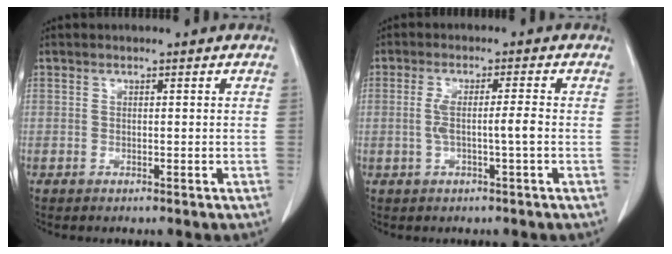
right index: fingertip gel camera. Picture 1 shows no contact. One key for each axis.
{"total": 3.9, "fx": -0.8, "fy": -0.2, "fz": 3.9, "tx": -0.078, "ty": 0.007, "tz": -0.009}